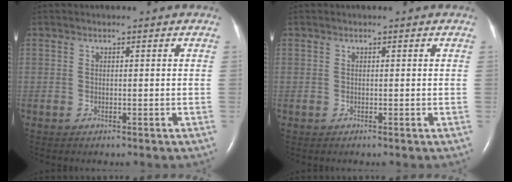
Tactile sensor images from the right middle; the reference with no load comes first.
{"total": 0.0}